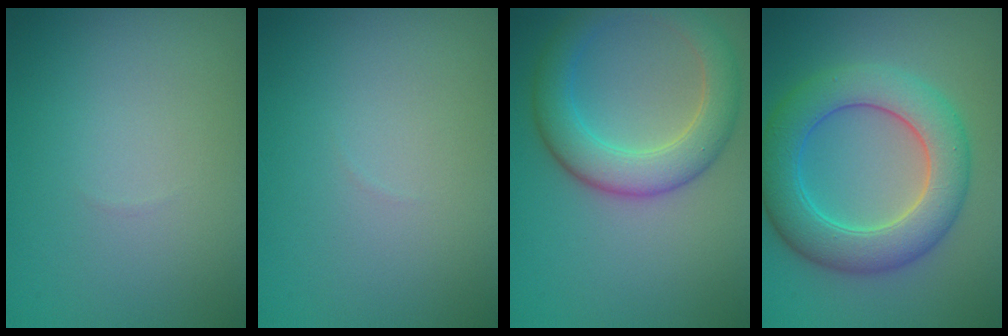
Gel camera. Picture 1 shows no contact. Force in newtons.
{"total": 0.0}
{"total": 5.6, "press": 5.6, "slide": 0.3}
{"total": 7.3, "press": 7.3, "slide": 0.3}